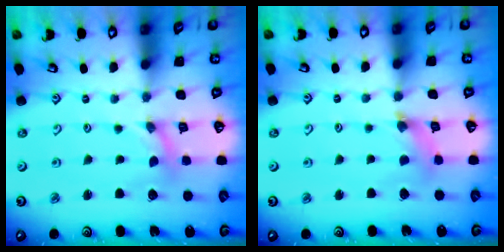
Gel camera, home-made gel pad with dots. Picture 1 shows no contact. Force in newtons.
{"total": 3.5, "press": 3.5, "slide": 0.3}